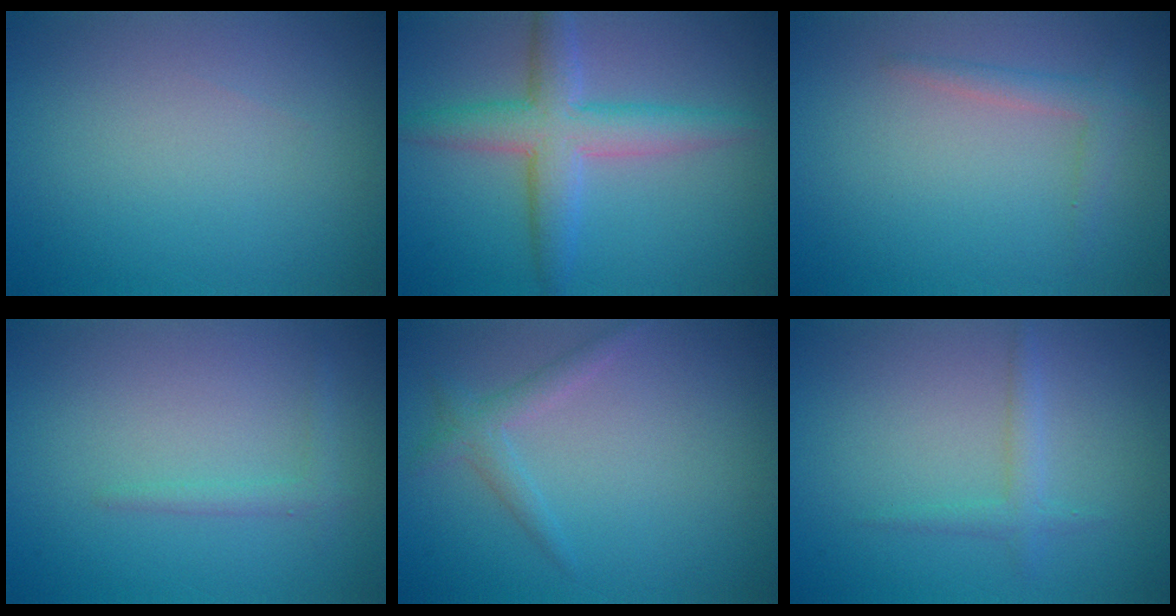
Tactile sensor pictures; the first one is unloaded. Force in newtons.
{"total": 5.0, "press": 5.0, "slide": 0.3}
{"total": 1.6, "press": 1.6, "slide": 0.0}
{"total": 1.1, "press": 1.1, "slide": 0.1}
{"total": 1.7, "press": 1.7, "slide": 0.1}
{"total": 1.4, "press": 1.4, "slide": 0.0}